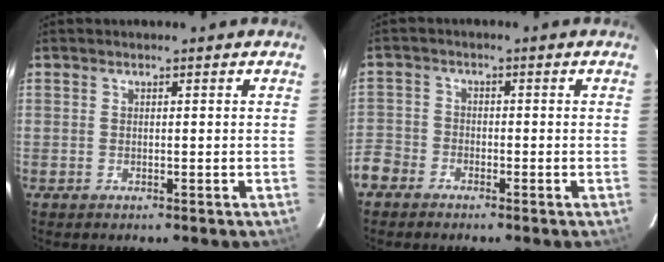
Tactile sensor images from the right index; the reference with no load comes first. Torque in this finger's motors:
{"motor_torque": [-0.32, -0.31, -0.56, -0.21]}